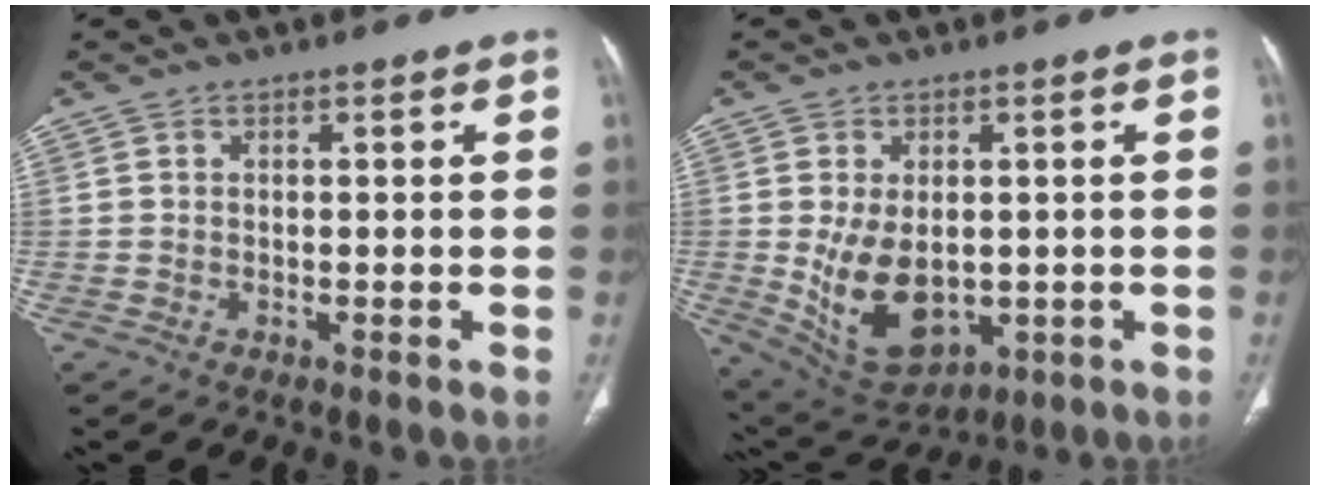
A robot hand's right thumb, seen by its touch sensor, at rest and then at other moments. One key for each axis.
{"total": 11.8, "fx": -1.1, "fy": 7.6, "fz": 8.9, "tx": -0.135, "ty": -0.011, "tz": 0.010}